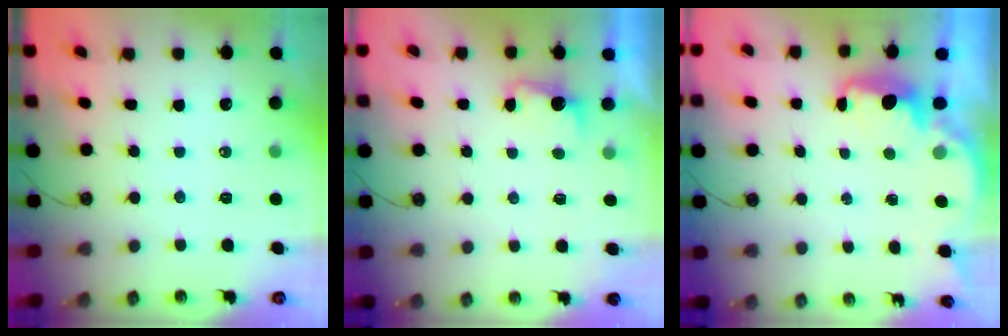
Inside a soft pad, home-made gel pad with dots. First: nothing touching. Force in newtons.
{"total": 1.9, "press": 1.7, "slide": 0.8}
{"total": 2.4, "press": 2.3, "slide": 0.8}